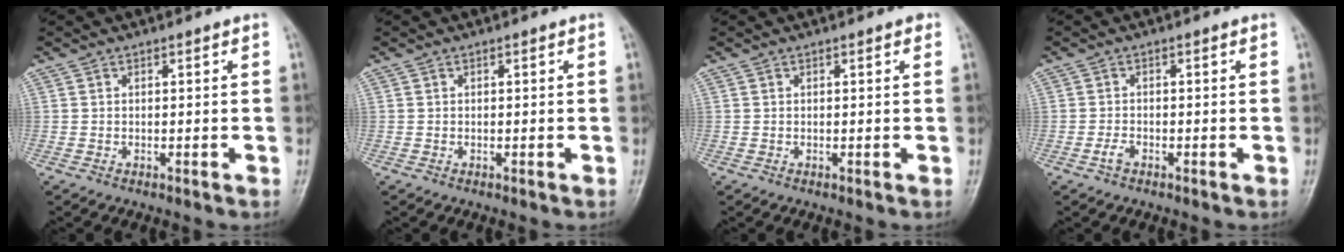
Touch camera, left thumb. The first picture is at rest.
{"total": 0.0}
{"total": 0.8, "force": [0.5, 0.3, 0.6], "torque": [-0.009, 0.001, 0.003]}
{"total": 1.4, "force": [-0.8, 0.7, 0.8], "torque": [-0.021, 0.004, -0.018]}